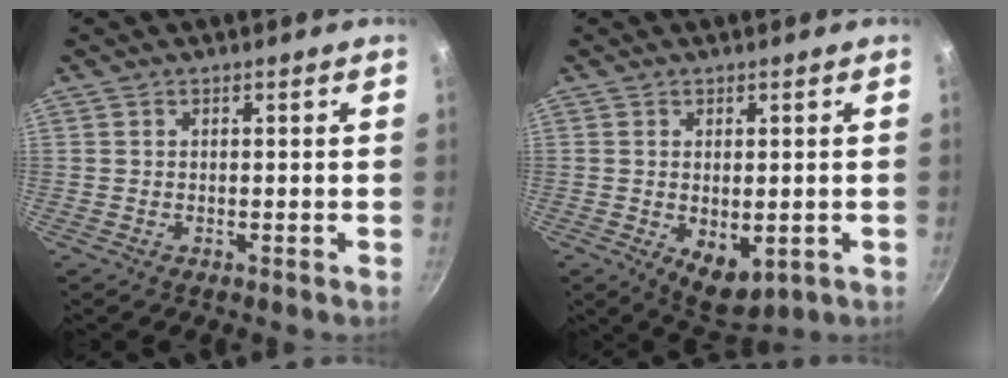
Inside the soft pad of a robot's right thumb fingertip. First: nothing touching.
{"total": 6.8, "force": [-1.1, 3.9, 5.5], "torque": [-0.068, -0.014, -0.003]}